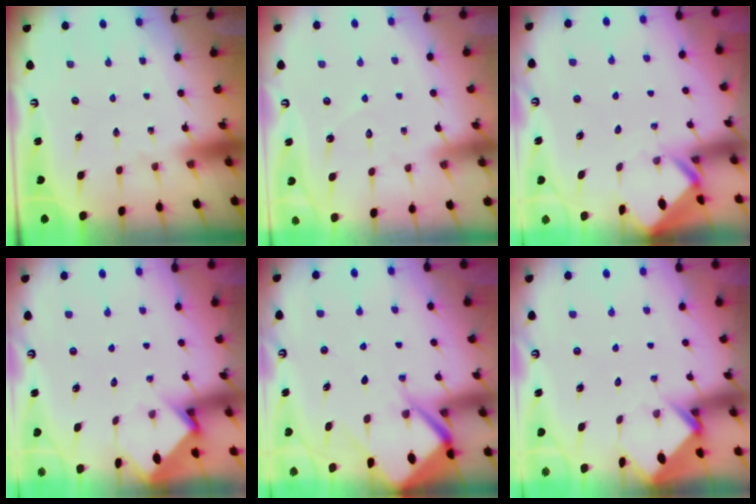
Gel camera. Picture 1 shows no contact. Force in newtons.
{"total": 4.8, "press": 4.7, "slide": 0.4}
{"total": 2.7, "press": 2.7, "slide": 0.2}
{"total": 3.7, "press": 3.7, "slide": 0.3}
{"total": 10.4, "press": 10.3, "slide": 1.1}
{"total": 3.8, "press": 3.8, "slide": 0.3}